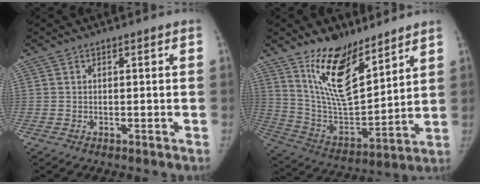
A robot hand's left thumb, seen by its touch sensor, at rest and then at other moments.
{"total": 17.1, "force": [11.5, 7.0, 10.5], "torque": [-0.141, -0.083, 0.224]}